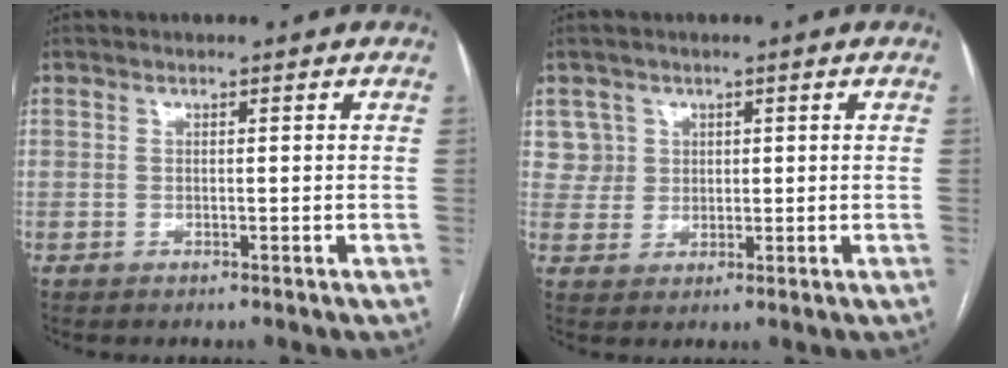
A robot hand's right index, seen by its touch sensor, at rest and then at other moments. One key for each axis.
{"total": 3.9, "fx": 1.7, "fy": 3.5, "fz": -0.5, "tx": 0.026, "ty": 0.007, "tz": 0.030}